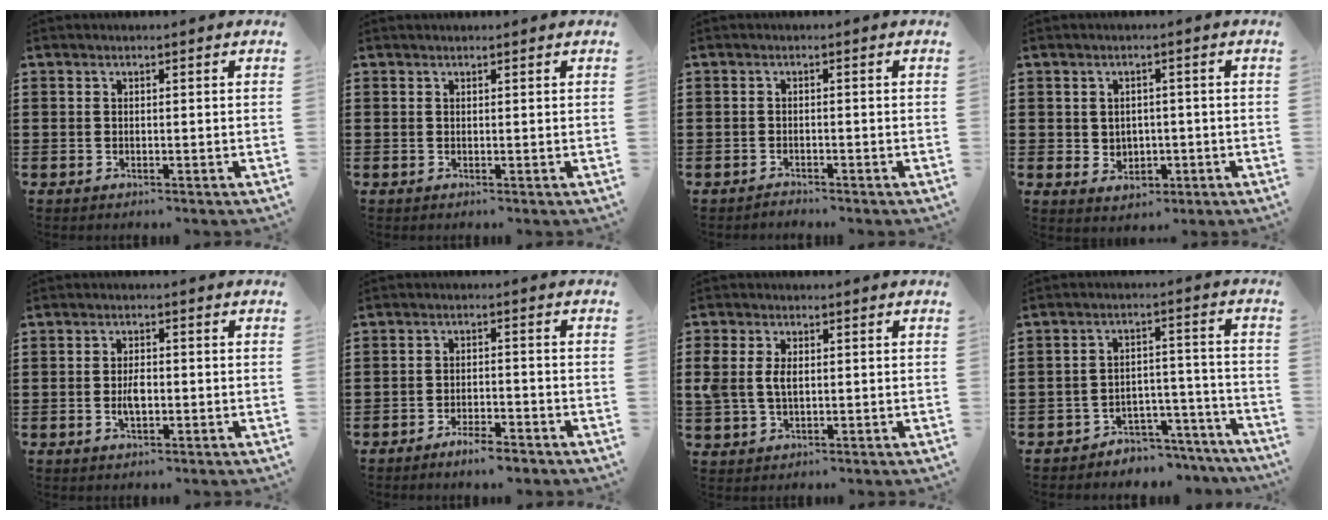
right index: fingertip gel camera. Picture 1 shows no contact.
{"total": 0.0}
{"total": 1.0, "force": [-1.0, -0.2, -0.1], "torque": [-0.001, -0.001, -0.020]}
{"total": 2.5, "force": [0.3, 2.4, 0.6], "torque": [-0.017, 0.003, 0.001]}
{"total": 3.1, "force": [-0.5, 1.4, 2.8], "torque": [-0.052, 0.002, -0.008]}
{"total": 3.5, "force": [-3.2, 0.2, 1.3], "torque": [-0.025, 0.005, -0.062]}
{"total": 3.9, "force": [0.4, 2.4, 3.1], "torque": [-0.080, 0.004, 0.000]}
{"total": 4.3, "force": [-4.1, 1.2, 0.5], "torque": [-0.015, 0.009, -0.082]}